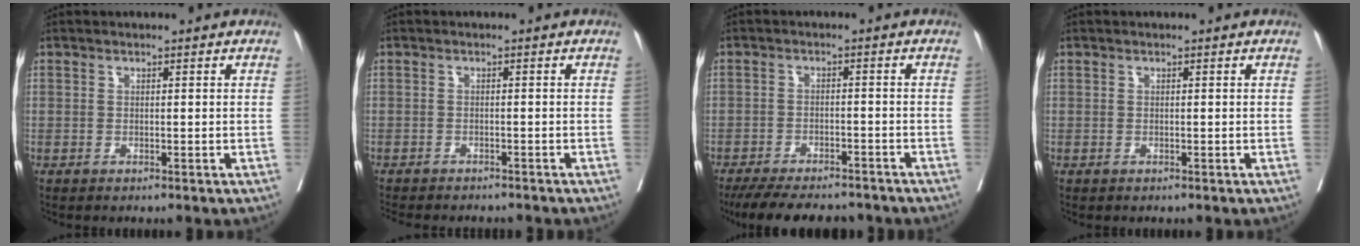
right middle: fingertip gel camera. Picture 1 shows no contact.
{"total": 9.3, "force": [-8.5, 2.2, 3.2], "torque": [-0.049, -0.009, -0.107]}
{"total": 12.9, "force": [-11.4, 3.4, 5.1], "torque": [-0.088, -0.004, -0.157]}
{"total": 0.0}